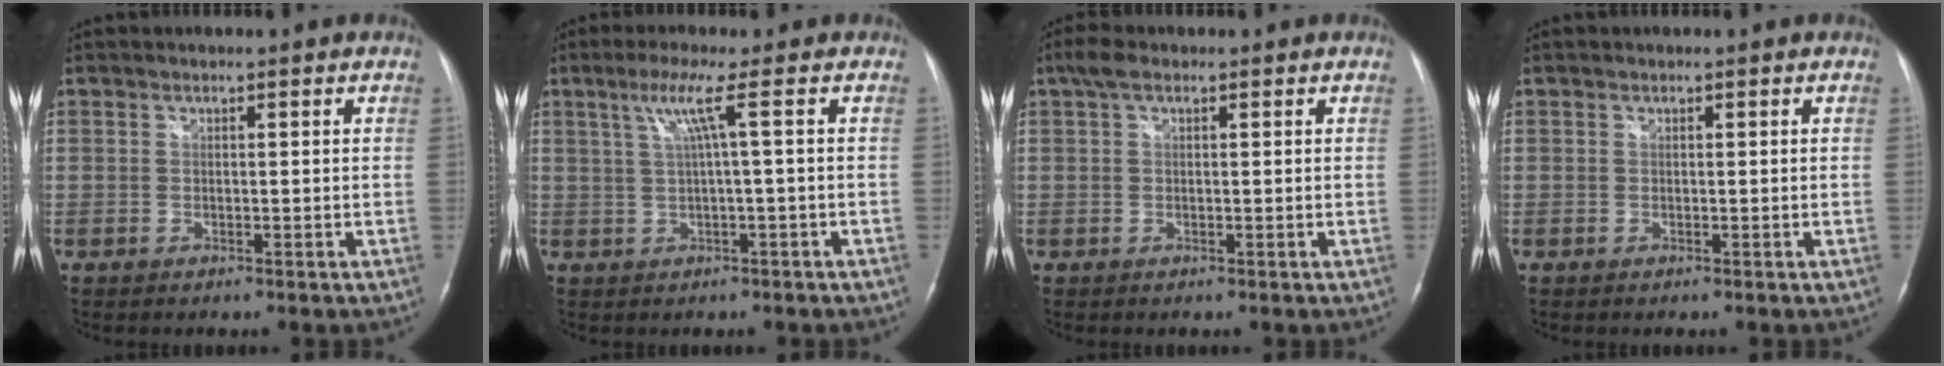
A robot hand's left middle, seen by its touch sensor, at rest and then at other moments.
{"total": 4.4, "force": [1.2, -1.5, 4.0], "torque": [-0.088, 0.011, 0.030]}
{"total": 2.4, "force": [1.3, 1.0, 1.7], "torque": [-0.040, 0.025, 0.026]}
{"total": 0.0}